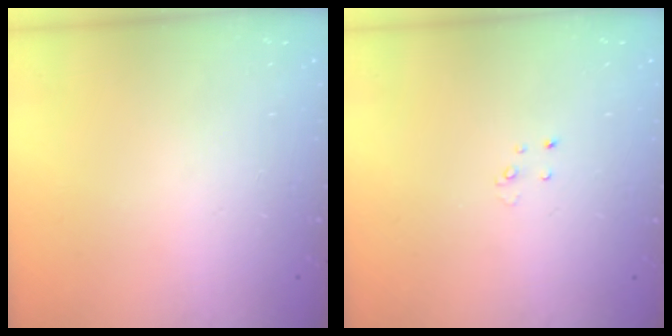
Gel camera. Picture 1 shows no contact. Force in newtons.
{"total": 2.6, "press": 2.6, "slide": 0.3}